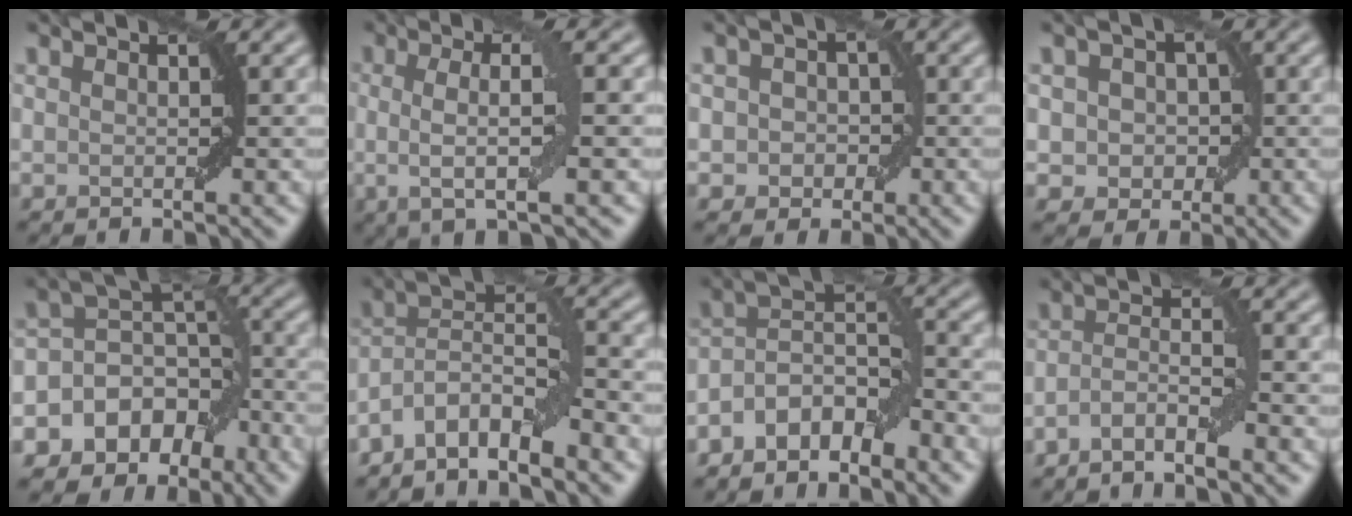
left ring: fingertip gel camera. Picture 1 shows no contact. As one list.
[{"total": 5.0, "force": [-0.1, 1.1, 4.9], "torque": [-0.084, 0.000, -0.004]}, {"total": 2.6, "force": [-0.2, 2.4, 1.0], "torque": [0.007, 0.006, -0.015]}, {"total": 3.2, "force": [0.0, 2.8, 1.5], "torque": [-0.007, 0.007, -0.011]}, {"total": 8.5, "force": [-5.0, 6.2, 3.1], "torque": [-0.040, 0.021, -0.091]}, {"total": 6.0, "force": [-4.5, 1.4, 3.8], "torque": [-0.061, 0.009, -0.086]}, {"total": 5.5, "force": [-3.6, 2.5, 3.4], "torque": [-0.053, 0.008, -0.074]}, {"total": 2.9, "force": [-2.0, 0.3, 2.1], "torque": [-0.040, 0.007, -0.047]}]